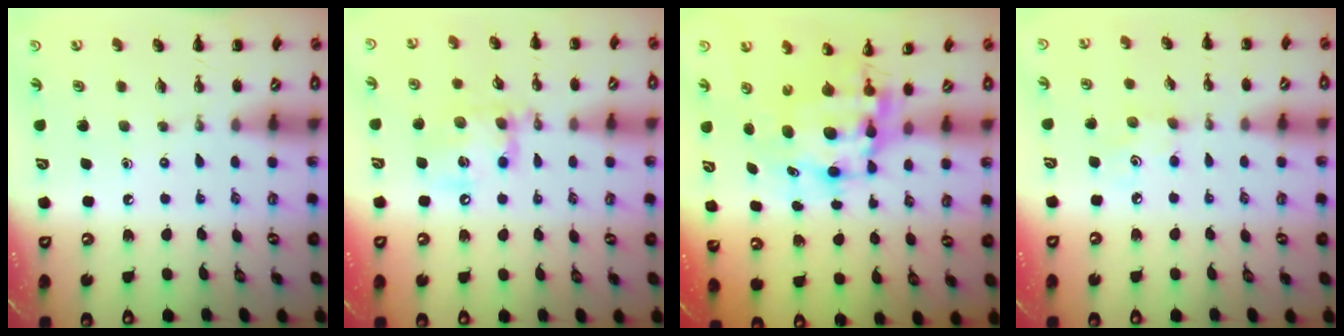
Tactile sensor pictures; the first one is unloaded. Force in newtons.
{"total": 13.7, "press": 13.5, "slide": 2.3}
{"total": 8.6, "press": 8.2, "slide": 2.3}
{"total": 4.5, "press": 4.3, "slide": 1.2}